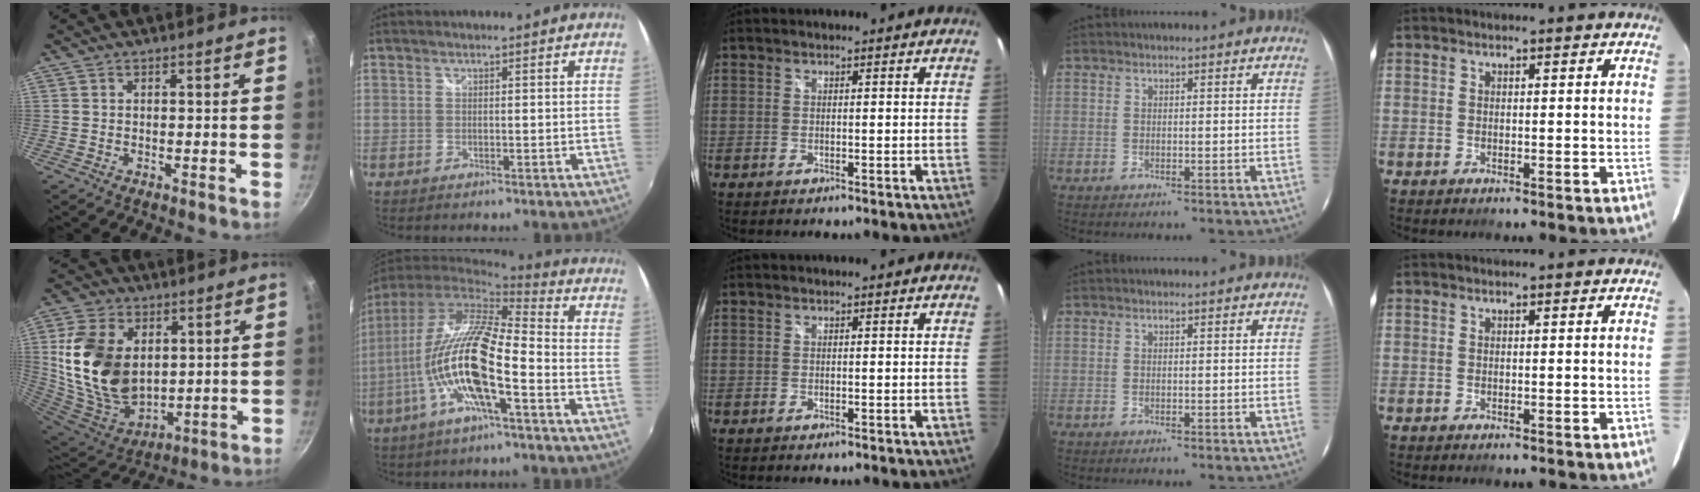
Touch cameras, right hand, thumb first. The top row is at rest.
{"thumb": {"total": 20.7, "force": [4.0, 14.1, 14.7], "torque": [-0.258, -0.031, 0.091]}, "index": {"total": 17.0, "force": [-5.1, 3.5, 15.8], "torque": [-0.284, -0.018, -0.102]}}